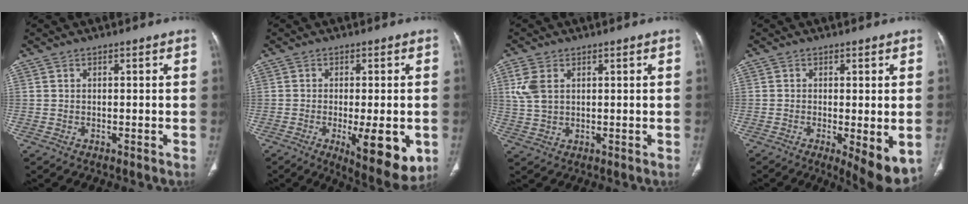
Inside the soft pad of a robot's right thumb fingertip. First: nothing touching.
{"total": 11.8, "force": [-3.4, 3.9, 10.6], "torque": [-0.137, -0.020, -0.039]}
{"total": 5.2, "force": [1.7, 3.3, 3.7], "torque": [-0.090, 0.001, 0.039]}
{"total": 8.4, "force": [-2.5, 2.6, 7.6], "torque": [-0.104, -0.022, -0.034]}